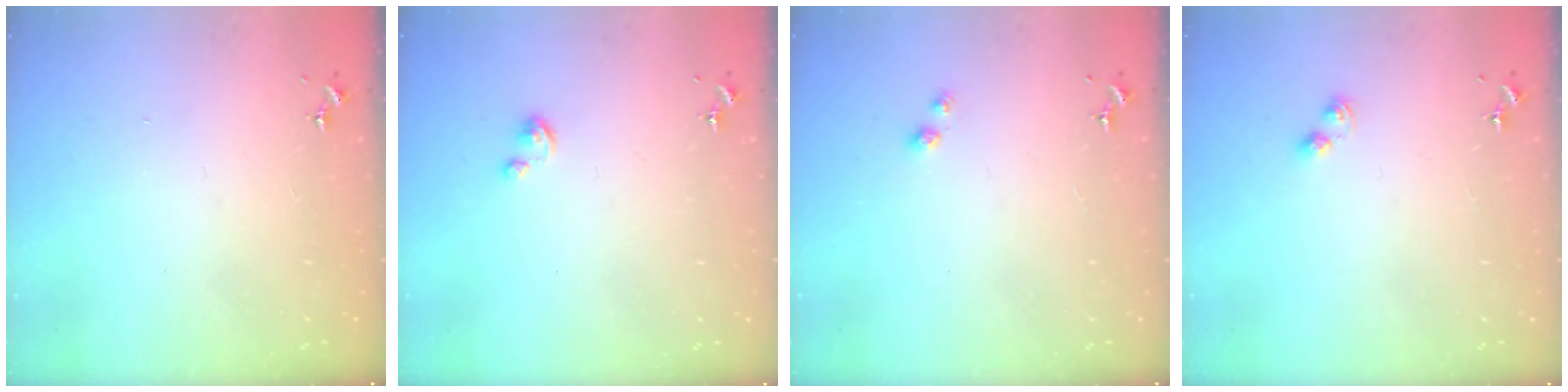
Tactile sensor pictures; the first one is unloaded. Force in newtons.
{"total": 2.8, "press": 2.8, "slide": 0.2}
{"total": 3.0, "press": 3.0, "slide": 0.5}
{"total": 2.9, "press": 2.8, "slide": 0.5}